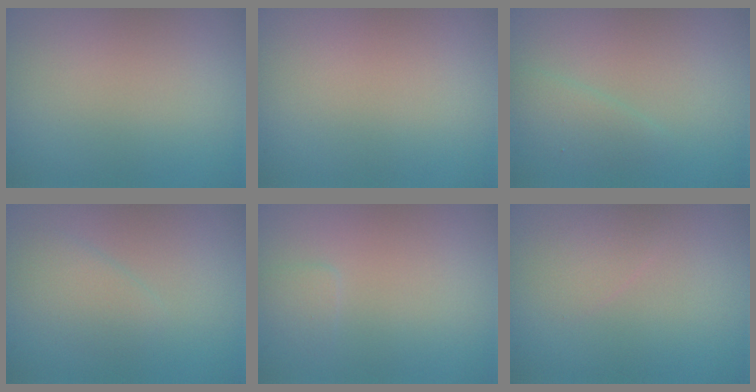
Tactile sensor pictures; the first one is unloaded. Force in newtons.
{"total": 0.0}
{"total": 1.5, "press": 1.5, "slide": 0.1}
{"total": 1.8, "press": 1.8, "slide": 0.1}
{"total": 0.8, "press": 0.8, "slide": 0.1}
{"total": 1.4, "press": 1.4, "slide": 0.0}